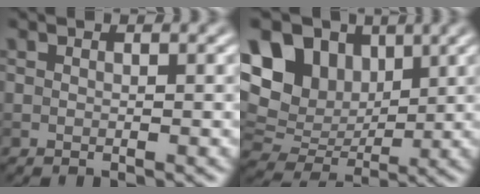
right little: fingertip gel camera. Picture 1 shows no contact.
{"total": 12.6, "force": [4.8, 9.3, 7.0], "torque": [-0.140, 0.037, 0.071]}